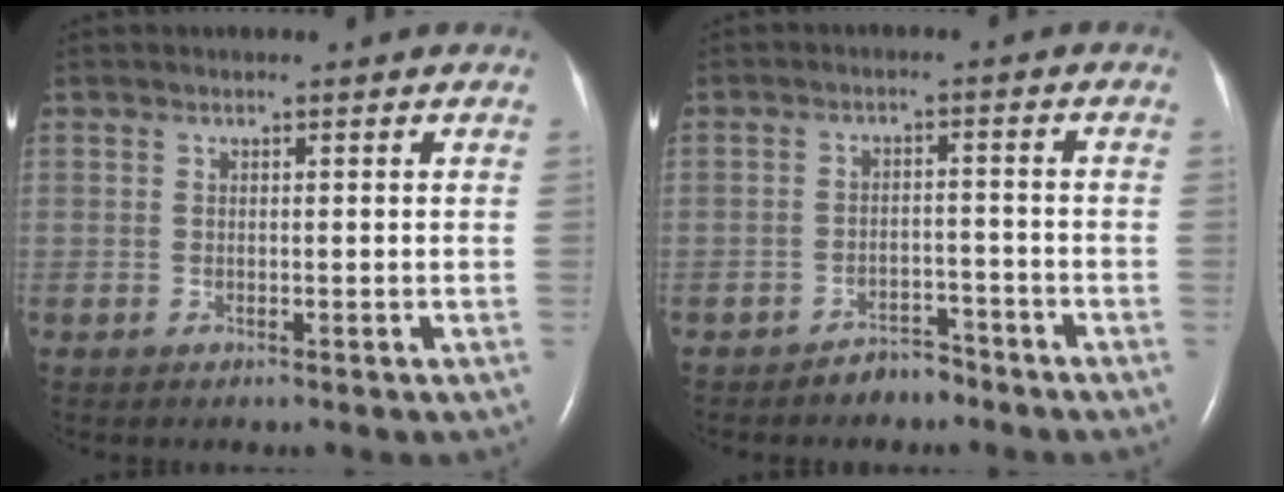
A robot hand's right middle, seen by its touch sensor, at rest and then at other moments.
{"total": 3.2, "force": [-2.8, 1.4, 0.5], "torque": [-0.012, 0.005, -0.043]}